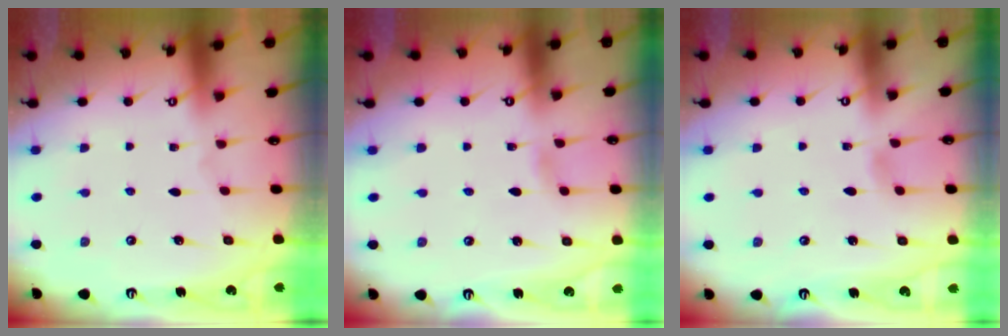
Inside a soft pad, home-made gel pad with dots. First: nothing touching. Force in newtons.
{"total": 1.7, "press": 1.7, "slide": 0.2}
{"total": 4.2, "press": 4.1, "slide": 0.5}